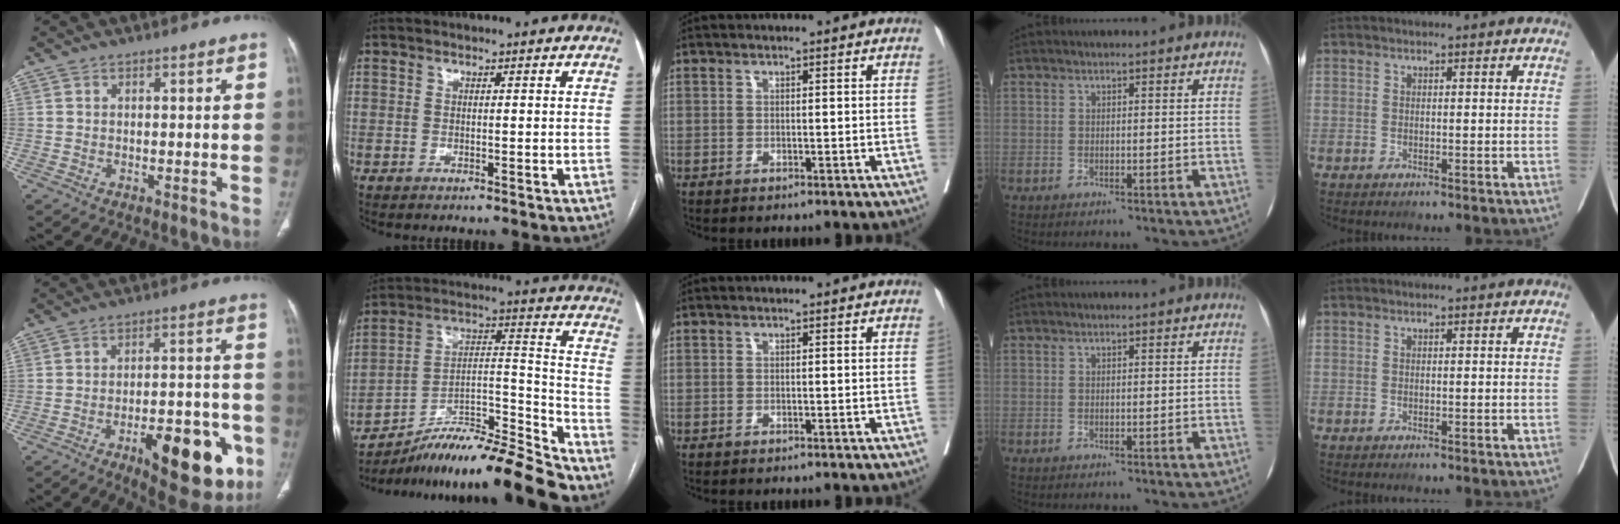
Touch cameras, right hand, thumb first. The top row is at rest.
{"thumb": {"total": 18.4, "force": [-7.9, 7.4, 14.9], "torque": [-0.159, 0.036, -0.098]}, "index": {"total": 18.2, "force": [-16.3, -0.7, 8.0], "torque": [-0.141, 0.028, -0.281]}}